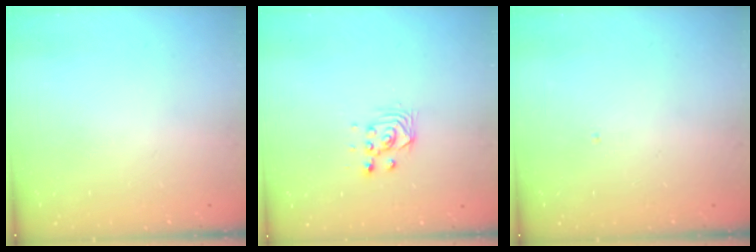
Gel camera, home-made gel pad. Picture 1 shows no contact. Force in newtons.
{"total": 2.8, "press": 2.8, "slide": 0.2}
{"total": 0.0}